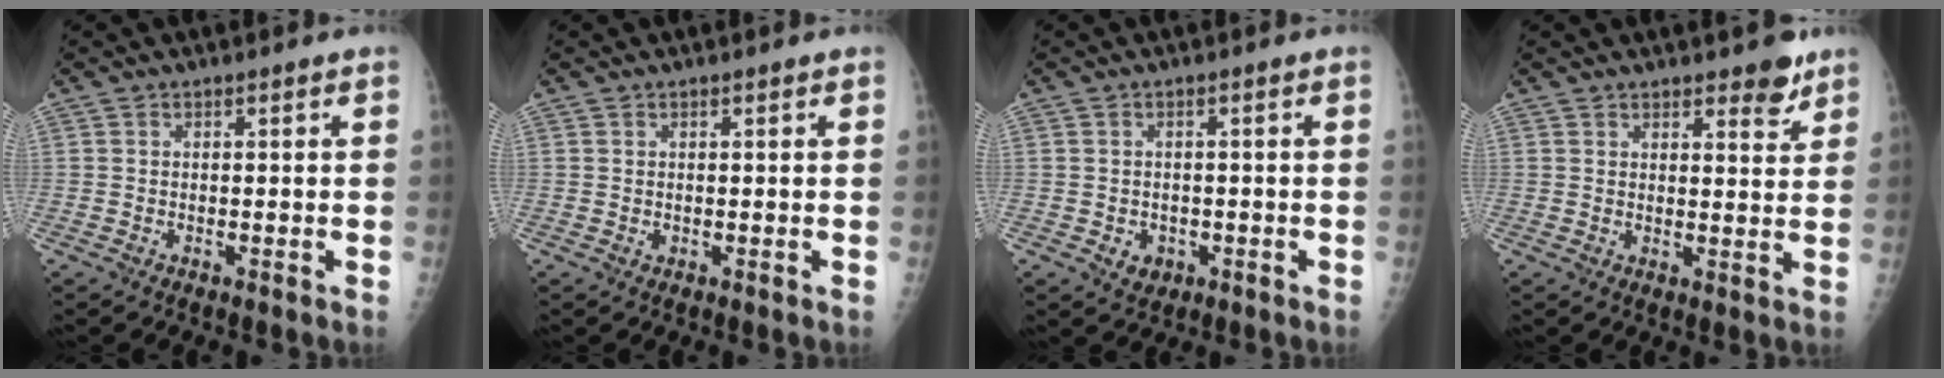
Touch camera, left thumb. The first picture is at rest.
{"total": 0.7, "force": [0.2, 0.4, 0.5], "torque": [-0.002, 0.000, 0.005]}
{"total": 2.8, "force": [-0.9, 2.3, 1.2], "torque": [-0.007, 0.003, -0.004]}
{"total": 4.8, "force": [3.5, 1.7, 2.9], "torque": [-0.020, -0.023, 0.045]}